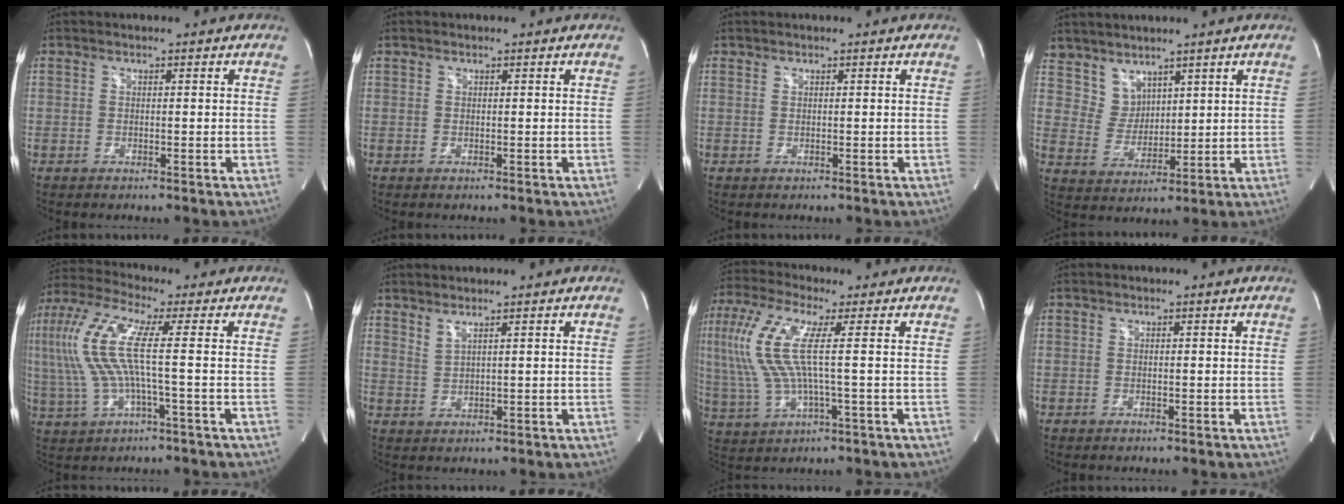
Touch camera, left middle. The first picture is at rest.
{"total": 0.9, "force": [0.1, -0.5, -0.7], "torque": [0.010, 0.005, 0.008]}
{"total": 0.0}
{"total": 5.1, "force": [4.0, 3.3, 0.1], "torque": [-0.004, 0.007, 0.094]}
{"total": 12.6, "force": [0.9, 1.5, 12.5], "torque": [-0.289, 0.025, 0.012]}
{"total": 1.7, "force": [1.5, -0.1, 0.9], "torque": [-0.022, -0.009, 0.036]}
{"total": 12.4, "force": [1.8, 2.0, 12.1], "torque": [-0.290, 0.016, 0.034]}
{"total": 0.0}